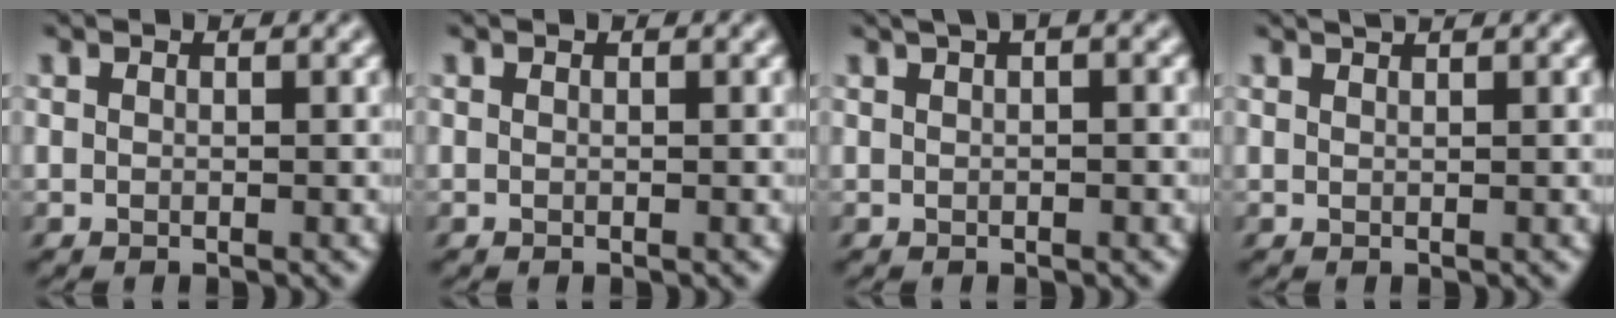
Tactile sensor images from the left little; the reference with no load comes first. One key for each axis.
{"total": 0.0}
{"total": 5.1, "fx": 2.8, "fy": 2.5, "fz": 3.5, "tx": -0.050, "ty": 0.044, "tz": 0.023}
{"total": 1.3, "fx": 1.2, "fy": 0.1, "fz": 0.6, "tx": 0.000, "ty": 0.009, "tz": 0.010}